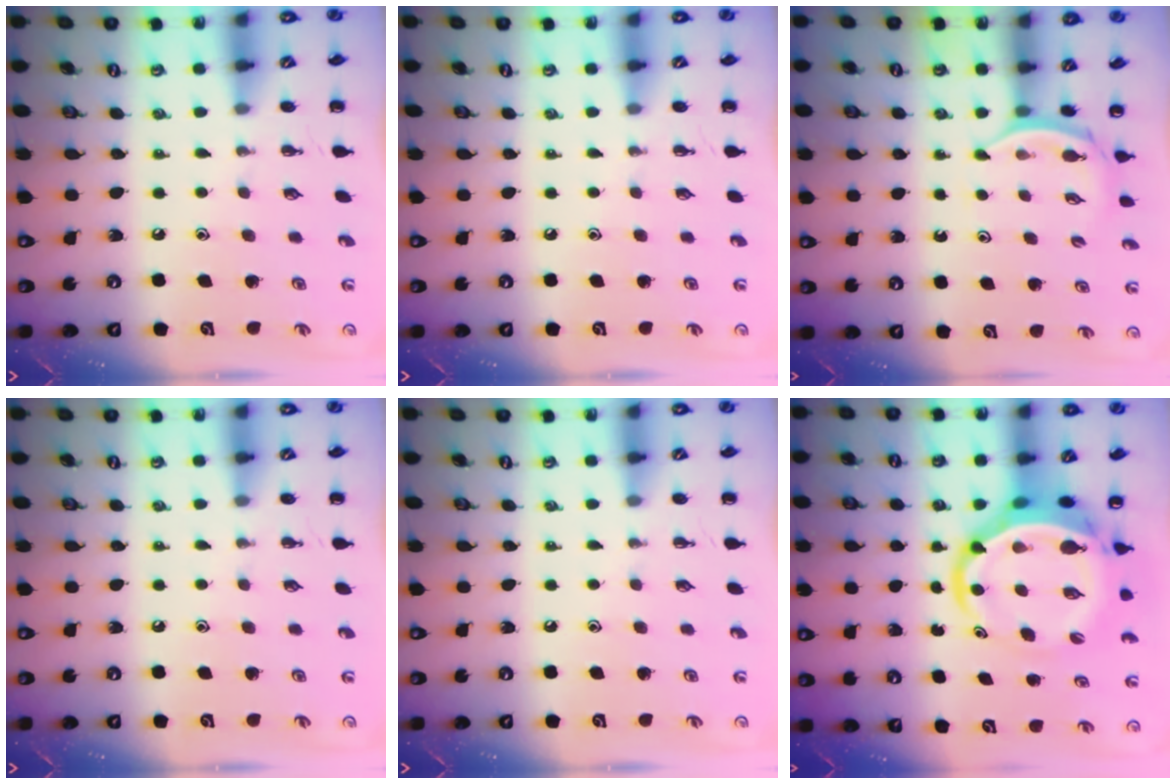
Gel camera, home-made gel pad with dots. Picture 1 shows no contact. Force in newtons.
{"total": 0.0}
{"total": 2.3, "press": 2.1, "slide": 0.9}
{"total": 0.0}
{"total": 0.0}
{"total": 9.4, "press": 9.0, "slide": 2.5}